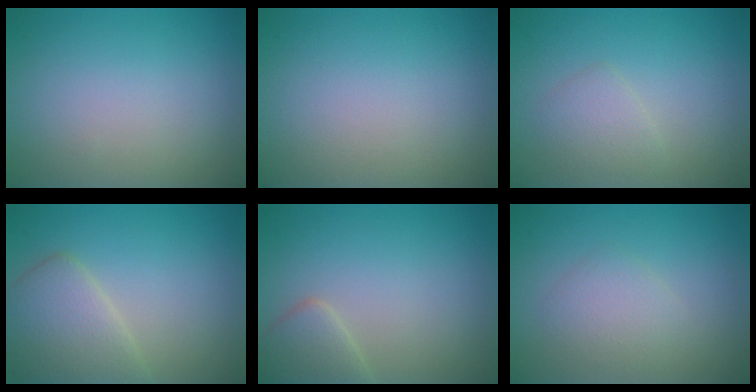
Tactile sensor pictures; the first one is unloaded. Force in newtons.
{"total": 0.0}
{"total": 1.7, "press": 1.7, "slide": 0.2}
{"total": 4.4, "press": 4.4, "slide": 0.2}
{"total": 2.6, "press": 2.6, "slide": 0.1}
{"total": 2.1, "press": 2.1, "slide": 0.0}